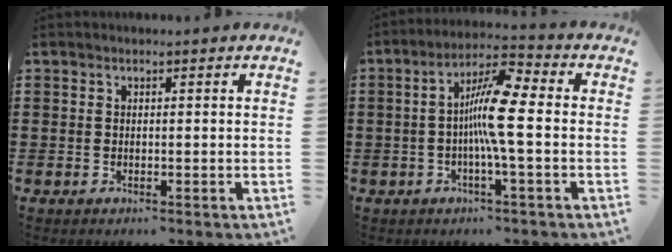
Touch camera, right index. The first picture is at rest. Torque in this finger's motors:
{"motor_torque": [1.73, 0.41, 0.70, 0.21]}